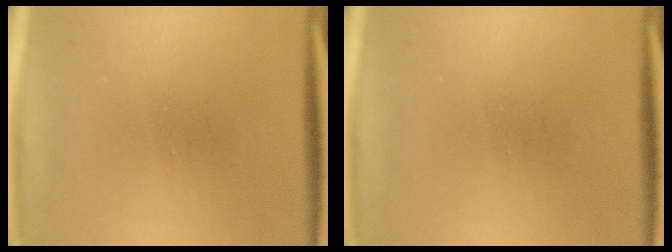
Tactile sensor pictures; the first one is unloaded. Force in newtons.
{"total": 0.0}